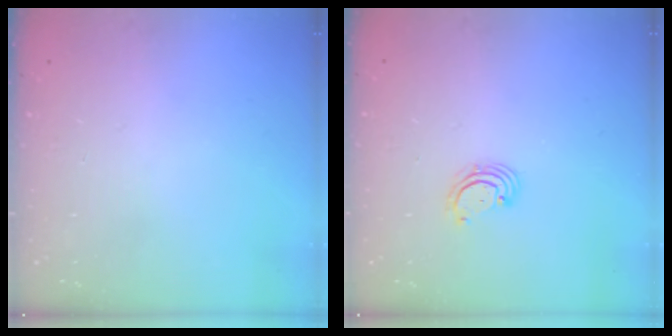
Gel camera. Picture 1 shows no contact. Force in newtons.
{"total": 2.6, "press": 2.6, "slide": 0.3}